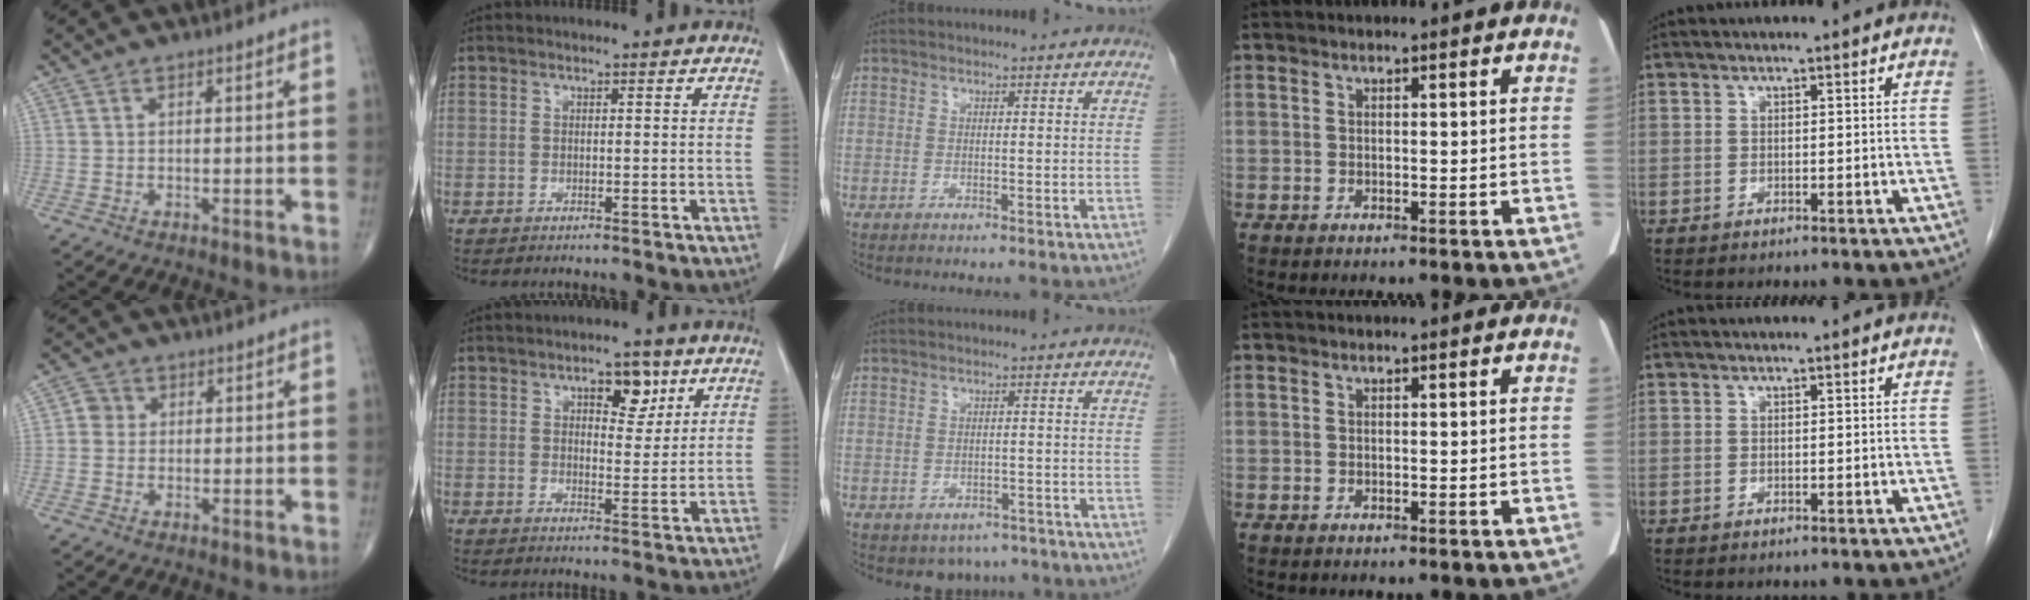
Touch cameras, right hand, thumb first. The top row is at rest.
{"thumb": {"total": 2.7, "force": [0.2, 2.6, 0.8], "torque": [0.003, 0.005, -0.002]}, "index": {"total": 5.8, "force": [3.2, 2.6, 4.2], "torque": [-0.056, 0.003, 0.045]}, "middle": {"total": 3.5, "force": [-2.7, 2.2, 0.7], "torque": [-0.007, 0.003, -0.030]}}